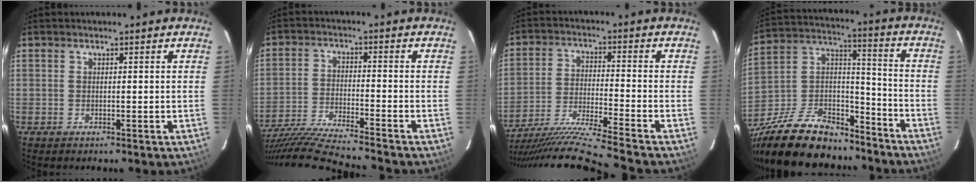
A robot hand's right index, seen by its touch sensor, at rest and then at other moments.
{"total": 18.0, "force": [-16.3, -1.0, 7.5], "torque": [-0.160, -0.038, -0.284]}
{"total": 18.1, "force": [-16.3, -3.3, 7.3], "torque": [-0.148, -0.048, -0.281]}
{"total": 24.0, "force": [-17.8, 10.9, 11.8], "torque": [-0.262, 0.028, -0.290]}